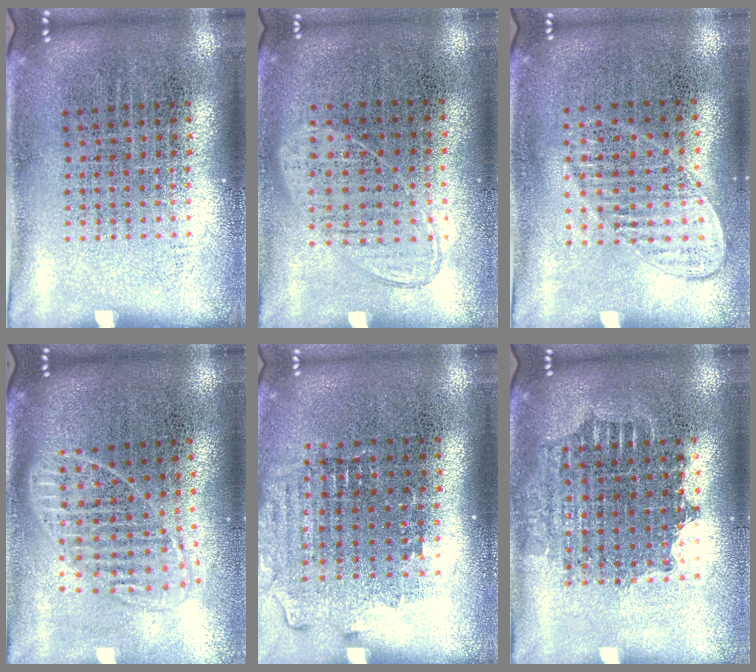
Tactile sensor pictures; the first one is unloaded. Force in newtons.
{"total": 1.0, "press": 0.8, "slide": 0.5}
{"total": 1.2, "press": 1.1, "slide": 0.4}
{"total": 1.7, "press": 1.4, "slide": 1.0}
{"total": 1.5, "press": 1.3, "slide": 0.7}
{"total": 1.5, "press": 1.3, "slide": 0.8}